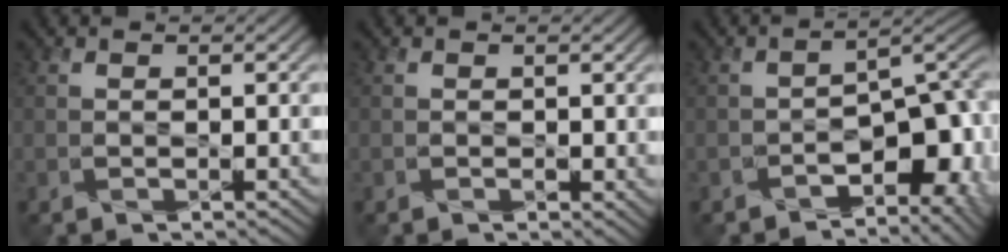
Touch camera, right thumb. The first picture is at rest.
{"total": 1.1, "force": [0.2, 0.8, 0.8], "torque": [-0.013, -0.004, 0.004]}
{"total": 8.2, "force": [-4.1, 4.2, 5.8], "torque": [-0.067, -0.007, -0.070]}